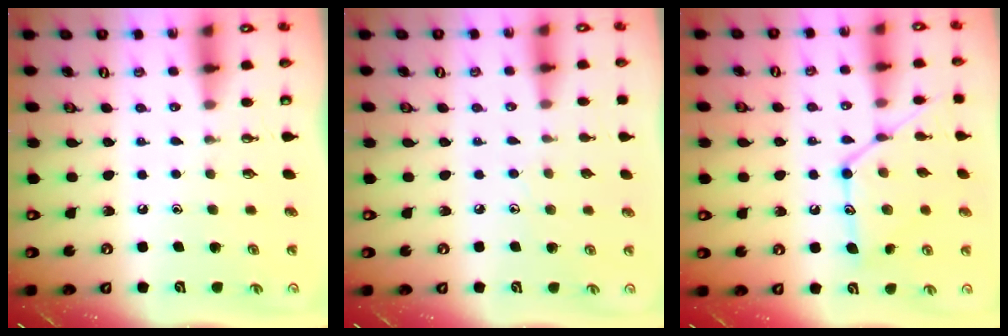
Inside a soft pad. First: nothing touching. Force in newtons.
{"total": 4.2, "press": 4.2, "slide": 0.4}
{"total": 15.7, "press": 15.6, "slide": 1.1}